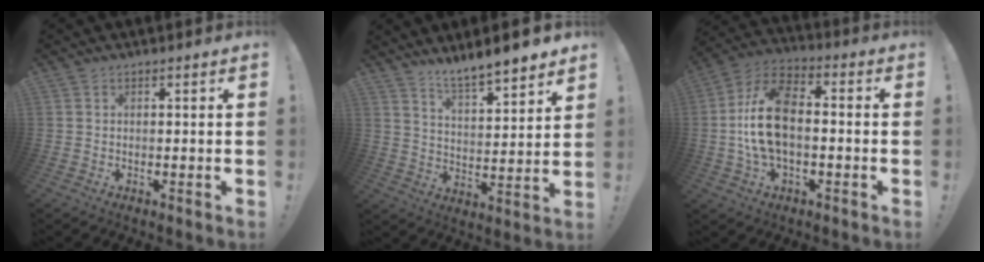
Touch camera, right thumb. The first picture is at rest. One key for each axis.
{"total": 8.6, "fx": 8.1, "fy": 0.5, "fz": 3.0, "tx": -0.052, "ty": -0.070, "tz": 0.141}
{"total": 15.0, "fx": -1.1, "fy": 8.7, "fz": 12.2, "tx": -0.232, "ty": 0.012, "tz": -0.019}